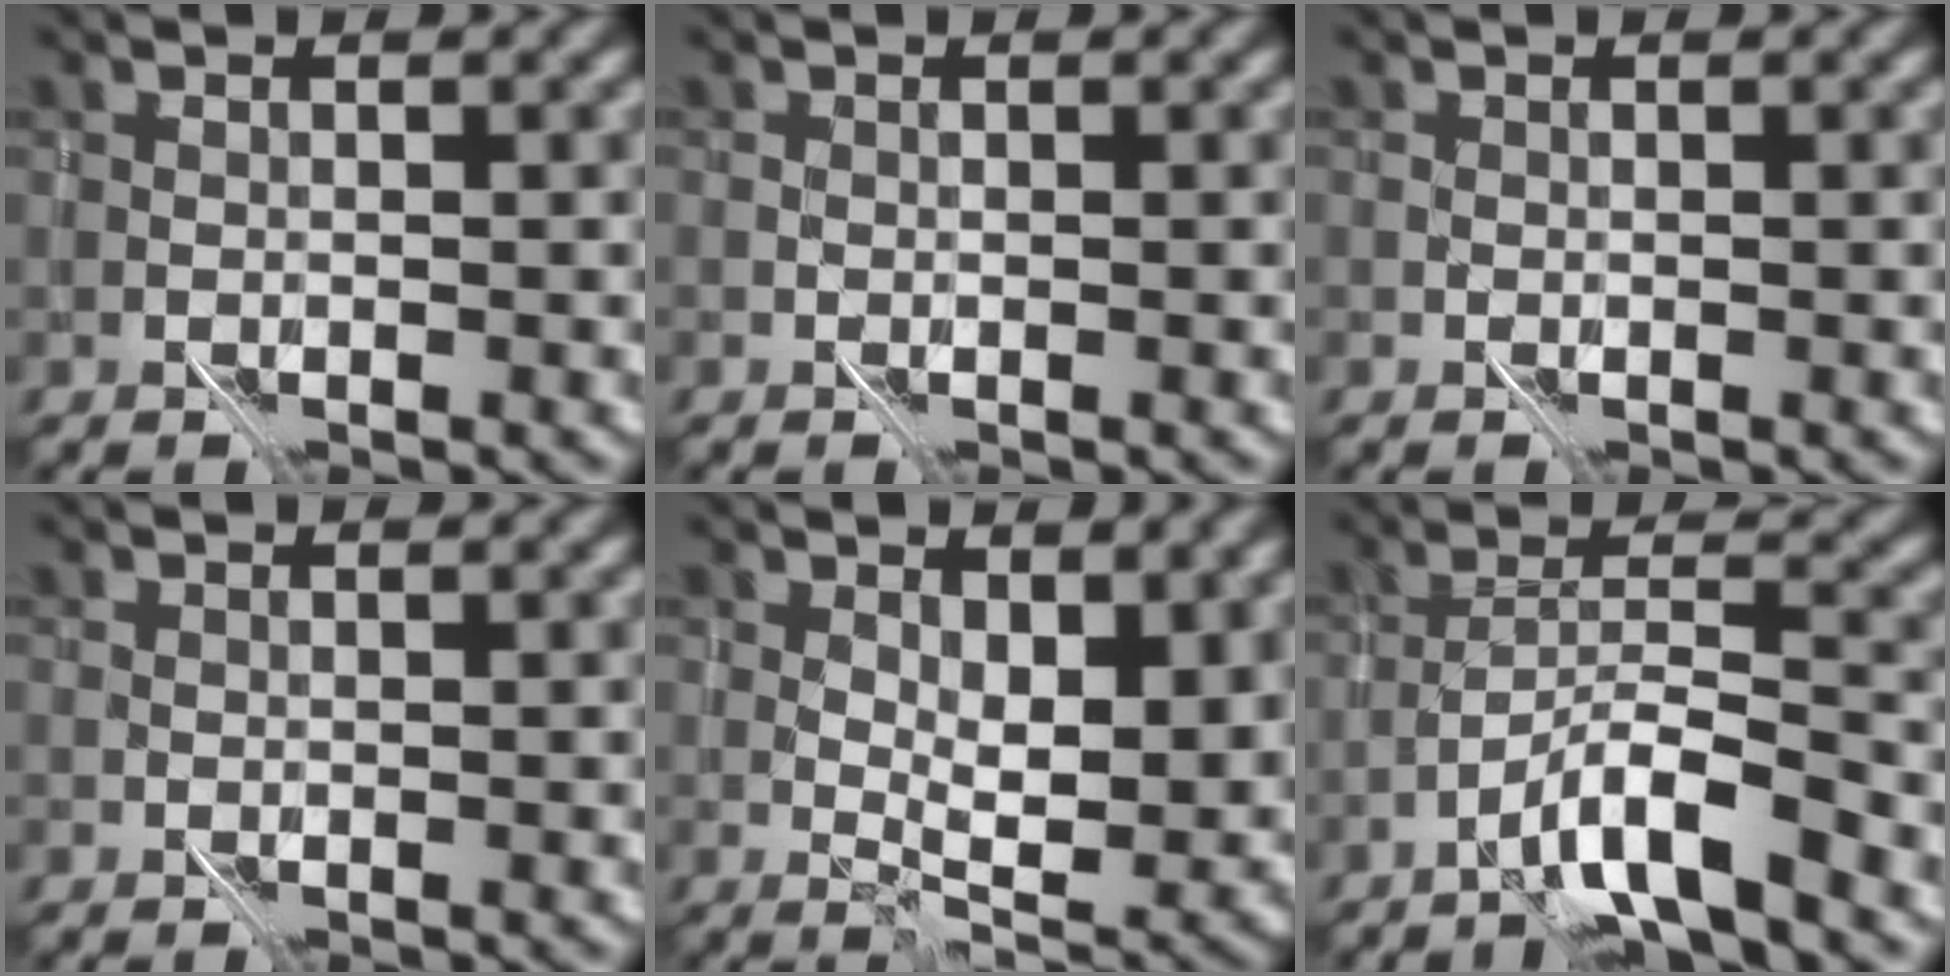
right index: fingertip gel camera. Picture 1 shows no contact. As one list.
[{"total": 0.0}, {"total": 0.0}, {"total": 0.0}, {"total": 5.8, "force": [3.0, 2.5, 4.3], "torque": [-0.068, -0.014, 0.055]}, {"total": 4.9, "force": [-3.4, 0.0, 3.5], "torque": [-0.055, 0.017, -0.067]}]